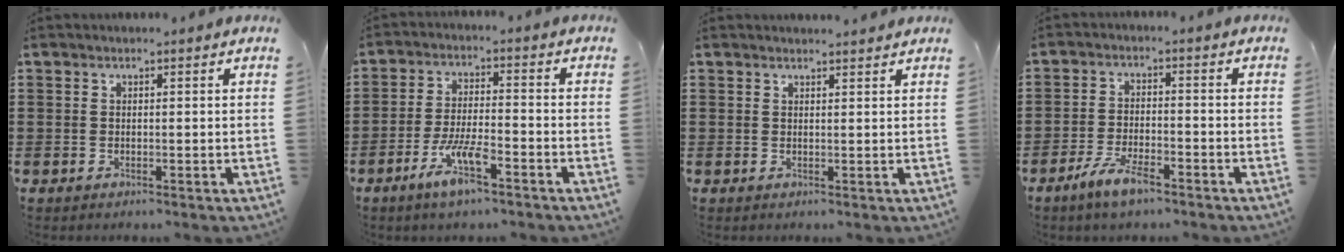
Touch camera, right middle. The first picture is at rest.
{"total": 7.2, "force": [-4.2, 1.6, 5.6], "torque": [-0.116, -0.005, -0.078]}
{"total": 1.2, "force": [1.2, 0.0, 0.2], "torque": [0.001, -0.004, 0.020]}
{"total": 5.4, "force": [-3.9, 1.5, 3.4], "torque": [-0.073, -0.001, -0.075]}